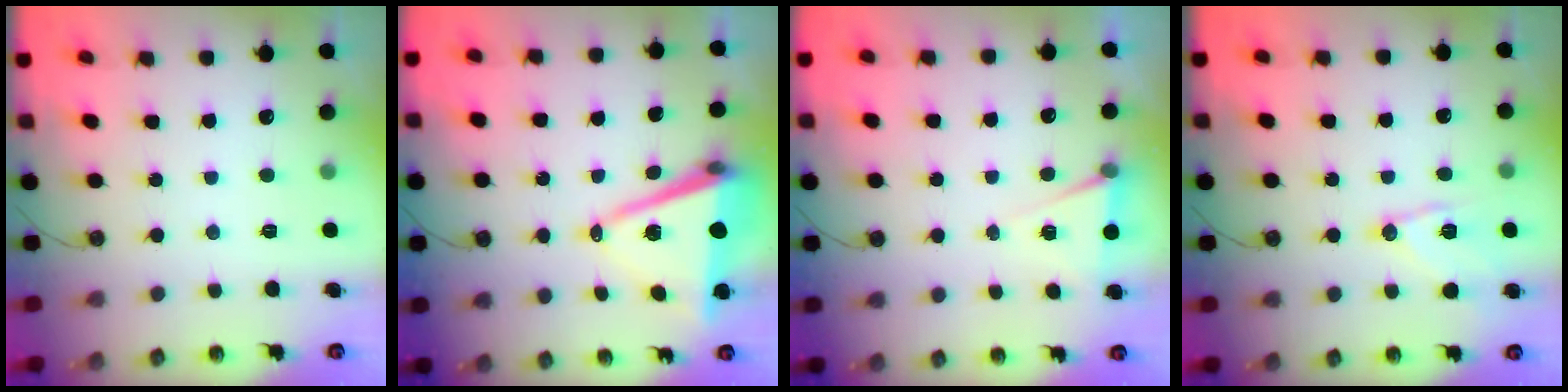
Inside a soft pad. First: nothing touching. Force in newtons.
{"total": 10.7, "press": 9.9, "slide": 4.1}
{"total": 6.1, "press": 4.1, "slide": 4.5}
{"total": 11.7, "press": 11.7, "slide": 0.7}